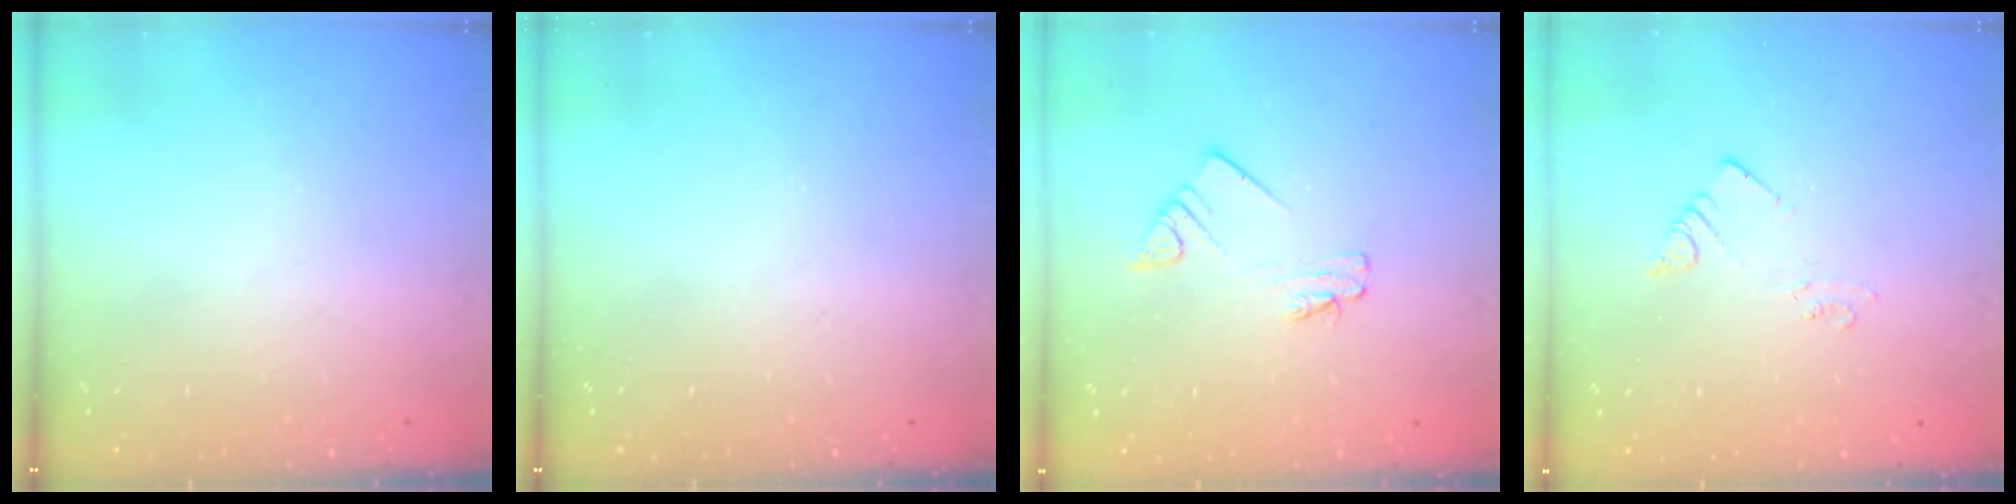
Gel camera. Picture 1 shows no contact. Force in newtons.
{"total": 0.0}
{"total": 2.0, "press": 2.0, "slide": 0.3}
{"total": 2.2, "press": 2.2, "slide": 0.1}